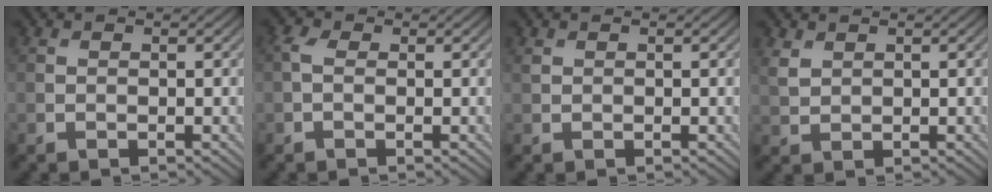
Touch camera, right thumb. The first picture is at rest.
{"total": 1.7, "force": [0.0, 1.0, 1.4], "torque": [-0.036, 0.005, -0.007]}
{"total": 0.5, "force": [0.4, 0.3, 0.2], "torque": [-0.008, -0.001, 0.010]}
{"total": 2.1, "force": [1.3, 1.3, 1.0], "torque": [-0.031, -0.001, 0.031]}